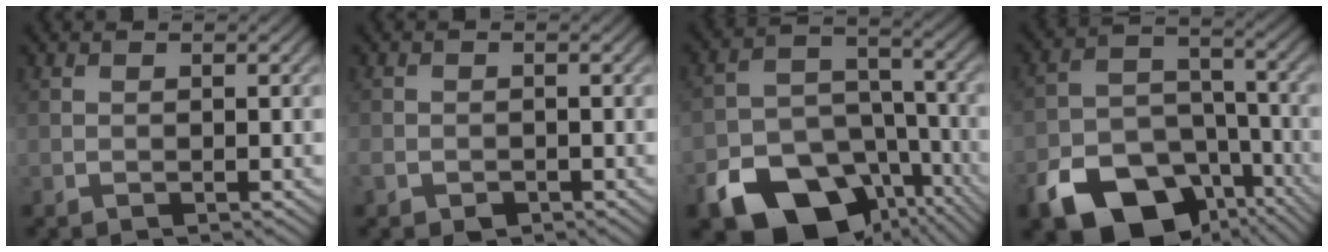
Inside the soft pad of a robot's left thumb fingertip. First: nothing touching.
{"total": 2.1, "force": [-1.4, 1.4, 0.8], "torque": [-0.019, -0.009, -0.031]}
{"total": 17.3, "force": [-10.3, 11.2, 8.2], "torque": [-0.167, -0.048, -0.154]}
{"total": 15.7, "force": [-9.3, 9.7, 8.0], "torque": [-0.173, -0.041, -0.151]}